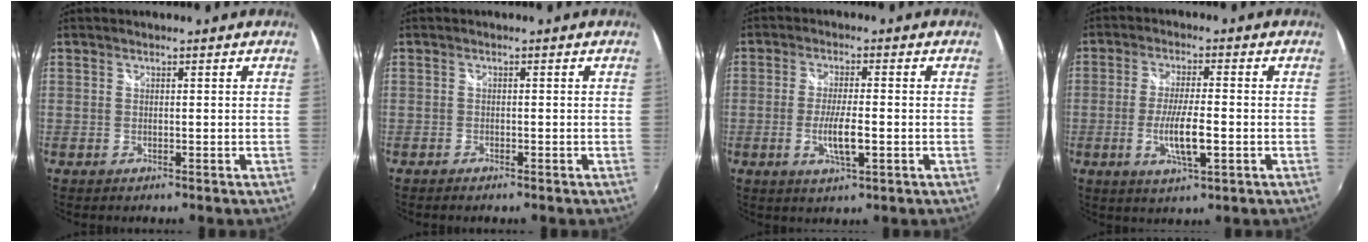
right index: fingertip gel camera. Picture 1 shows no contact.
{"total": 1.3, "force": [-1.1, 0.4, 0.5], "torque": [-0.015, -0.004, -0.021]}
{"total": 5.8, "force": [-1.6, 0.9, 5.5], "torque": [-0.107, -0.008, -0.027]}
{"total": 7.5, "force": [-2.0, 1.3, 7.1], "torque": [-0.137, -0.009, -0.035]}